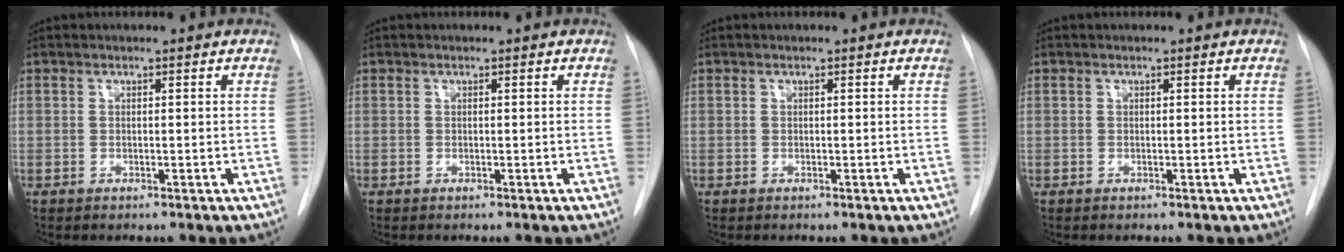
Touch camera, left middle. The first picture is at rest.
{"total": 0.0}
{"total": 0.0}
{"total": 0.0}